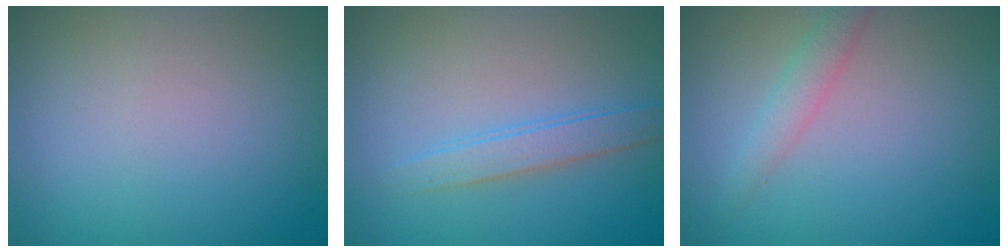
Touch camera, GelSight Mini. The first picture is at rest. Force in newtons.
{"total": 2.1, "press": 2.1, "slide": 0.1}
{"total": 1.9, "press": 1.9, "slide": 0.1}